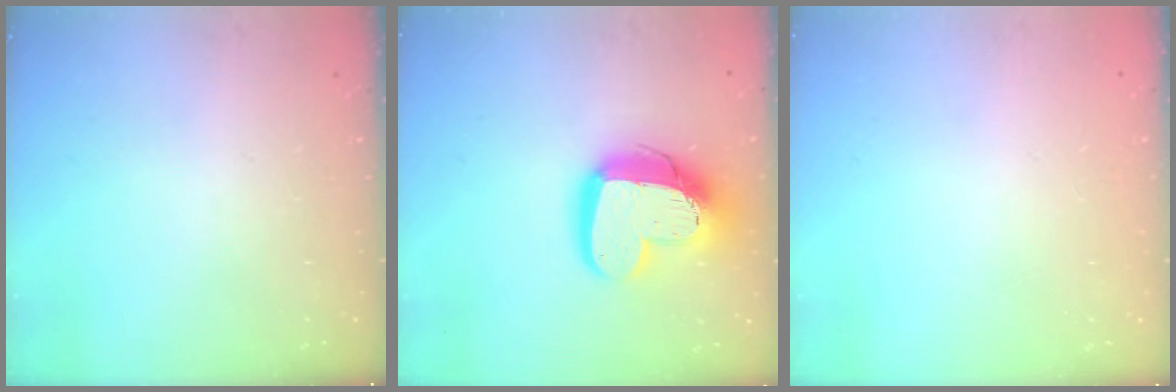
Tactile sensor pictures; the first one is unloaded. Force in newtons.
{"total": 17.3, "press": 17.3, "slide": 1.6}
{"total": 0.0}